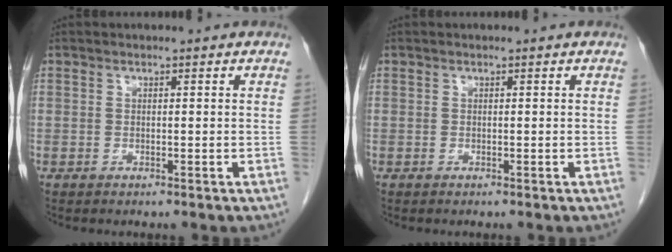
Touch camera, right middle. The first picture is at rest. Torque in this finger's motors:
{"motor_torque": [0.04, 0.00, 0.01, 0.00]}